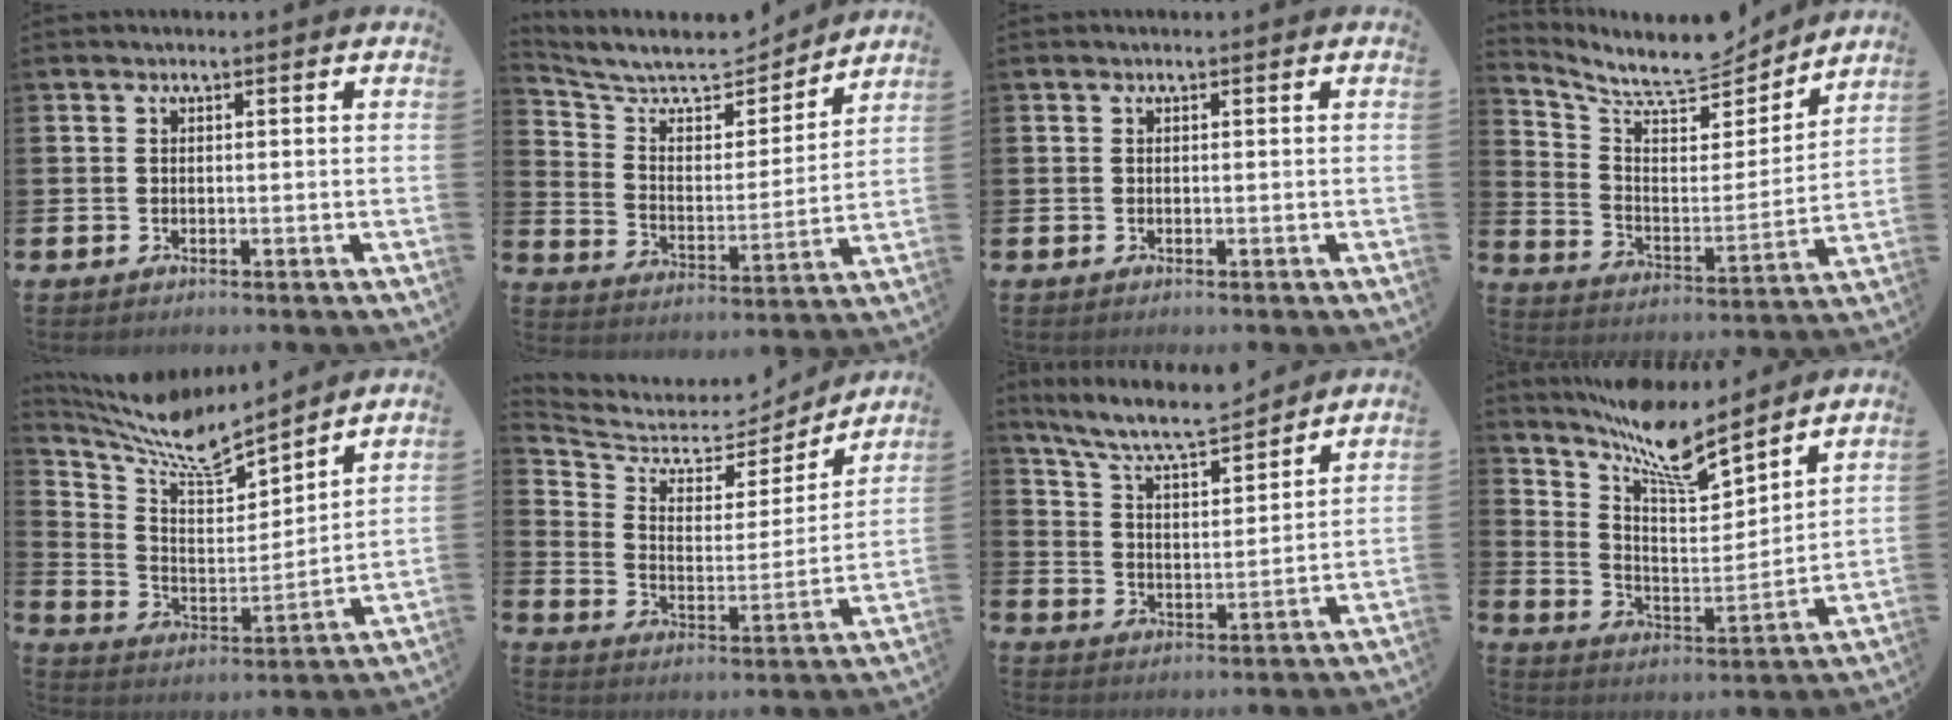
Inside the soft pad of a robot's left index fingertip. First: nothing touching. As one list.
[{"total": 8.2, "force": [7.2, 2.8, 2.6], "torque": [-0.088, -0.056, 0.122]}, {"total": 0.0}, {"total": 8.9, "force": [8.3, 2.0, 2.6], "torque": [-0.085, -0.067, 0.143]}, {"total": 9.0, "force": [8.3, 1.8, 3.0], "torque": [-0.101, -0.060, 0.145]}, {"total": 5.8, "force": [5.3, 2.3, 0.8], "torque": [-0.058, -0.049, 0.086]}, {"total": 8.2, "force": [7.6, 1.1, 2.8], "torque": [-0.089, -0.047, 0.134]}, {"total": 10.0, "force": [8.9, 1.8, 4.1], "torque": [-0.104, -0.067, 0.154]}]